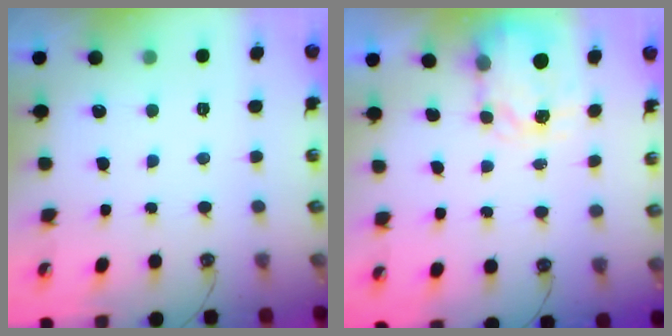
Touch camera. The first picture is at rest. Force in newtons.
{"total": 3.8, "press": 3.8, "slide": 0.6}